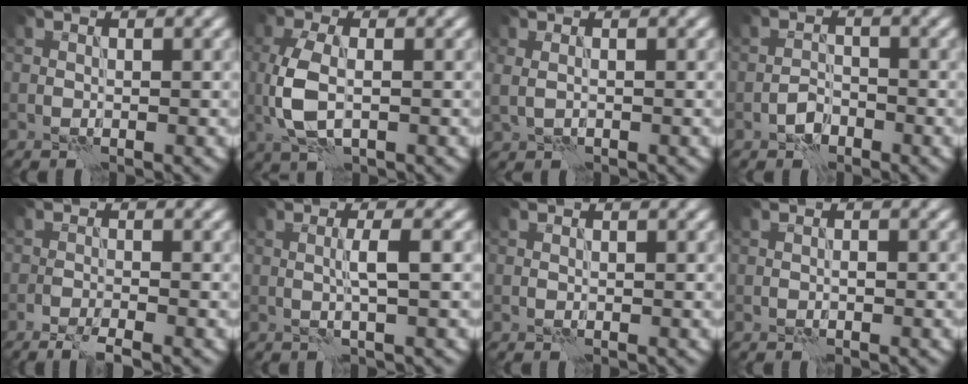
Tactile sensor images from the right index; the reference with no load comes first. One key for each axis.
{"total": 4.8, "fx": -0.1, "fy": 2.5, "fz": 4.1, "tx": -0.098, "ty": -0.003, "tz": 0.002}
{"total": 1.3, "fx": 0.5, "fy": 0.6, "fz": 1.0, "tx": -0.021, "ty": 0.002, "tz": 0.012}
{"total": 1.8, "fx": -1.2, "fy": 1.1, "fz": 0.9, "tx": -0.013, "ty": 0.007, "tz": -0.024}
{"total": 2.3, "fx": -1.7, "fy": 0.1, "fz": 1.6, "tx": -0.033, "ty": -0.001, "tz": -0.035}
{"total": 2.2, "fx": 0.0, "fy": 0.2, "fz": 2.2, "tx": -0.039, "ty": 0.003, "tz": -0.002}
{"total": 0.0}
{"total": 0.5, "fx": -0.3, "fy": 0.1, "fz": 0.4, "tx": -0.008, "ty": 0.001, "tz": -0.003}